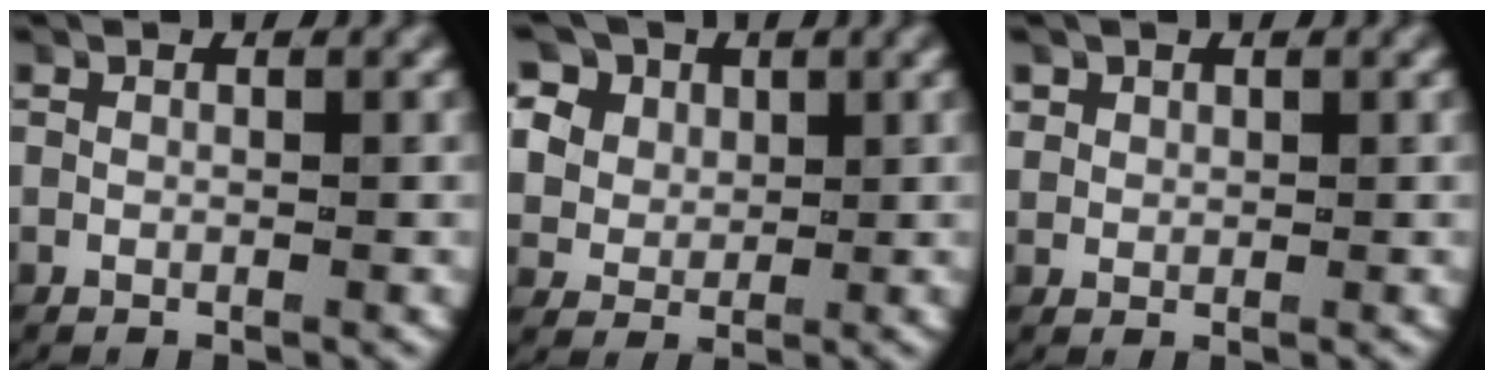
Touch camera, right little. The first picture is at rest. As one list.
[{"total": 7.5, "force": [2.7, 6.2, 3.1], "torque": [-0.073, -0.002, 0.041]}, {"total": 1.3, "force": [0.6, 1.1, 0.4], "torque": [-0.018, -0.002, 0.018]}]